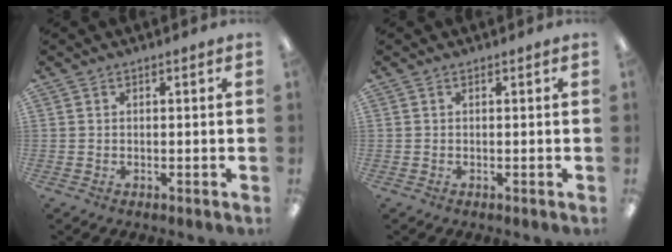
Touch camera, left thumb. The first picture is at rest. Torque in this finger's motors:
{"motor_torque": [0.00, -0.03, 0.08, -0.06, 0.00]}